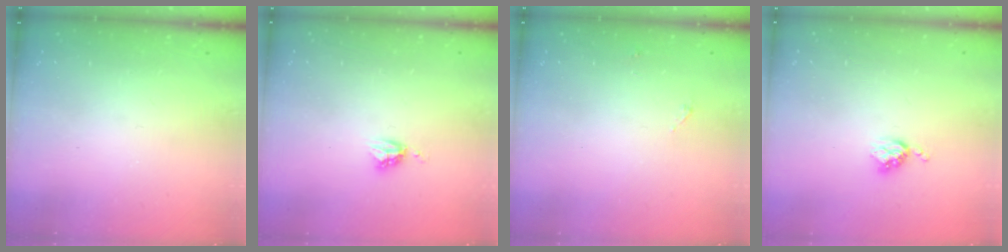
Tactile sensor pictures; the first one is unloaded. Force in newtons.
{"total": 3.8, "press": 3.7, "slide": 0.4}
{"total": 3.3, "press": 3.3, "slide": 0.7}
{"total": 3.8, "press": 3.8, "slide": 0.4}